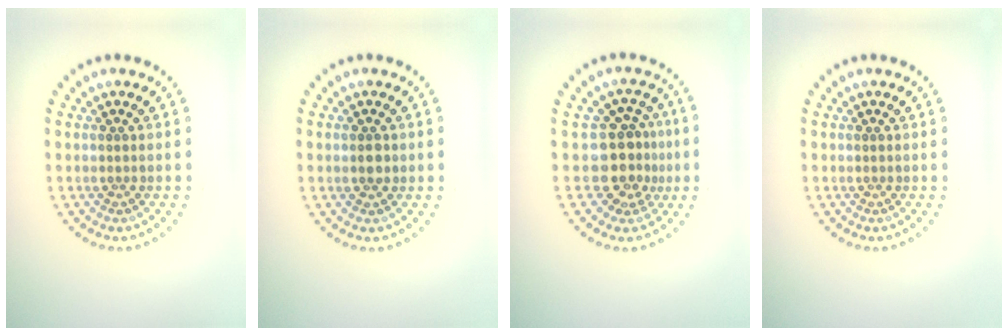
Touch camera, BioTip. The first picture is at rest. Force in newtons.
{"total": 1.2, "press": 1.2, "slide": 0.2}
{"total": 3.8, "press": 3.3, "slide": 2.0}
{"total": 0.0}